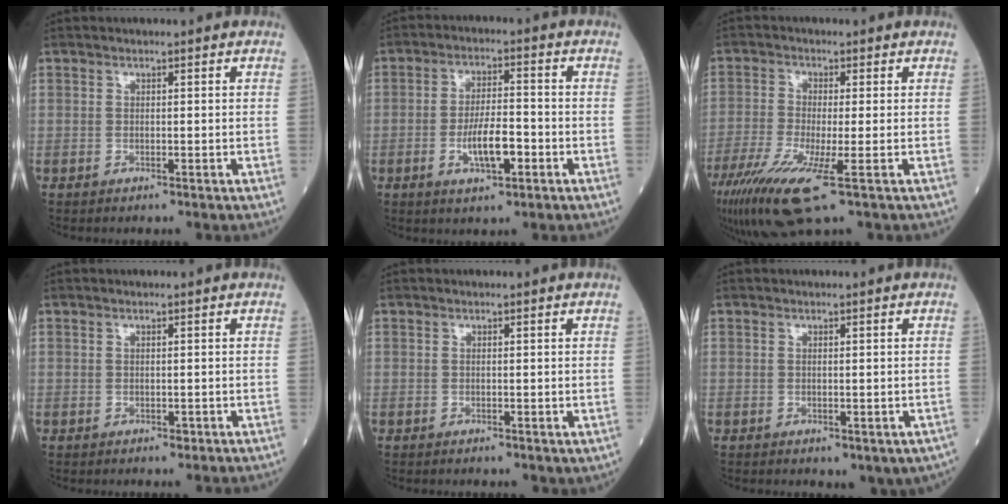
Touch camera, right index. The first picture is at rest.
{"total": 6.9, "force": [-2.4, 1.8, 6.1], "torque": [-0.114, 0.002, -0.041]}
{"total": 11.3, "force": [-5.8, 1.4, 9.6], "torque": [-0.181, -0.034, -0.102]}
{"total": 0.7, "force": [-0.2, 0.4, 0.5], "torque": [-0.005, -0.001, -0.002]}
{"total": 0.5, "force": [0.1, 0.3, 0.4], "torque": [-0.006, -0.001, 0.003]}
{"total": 3.3, "force": [-1.3, 1.8, 2.5], "torque": [-0.024, 0.001, -0.006]}